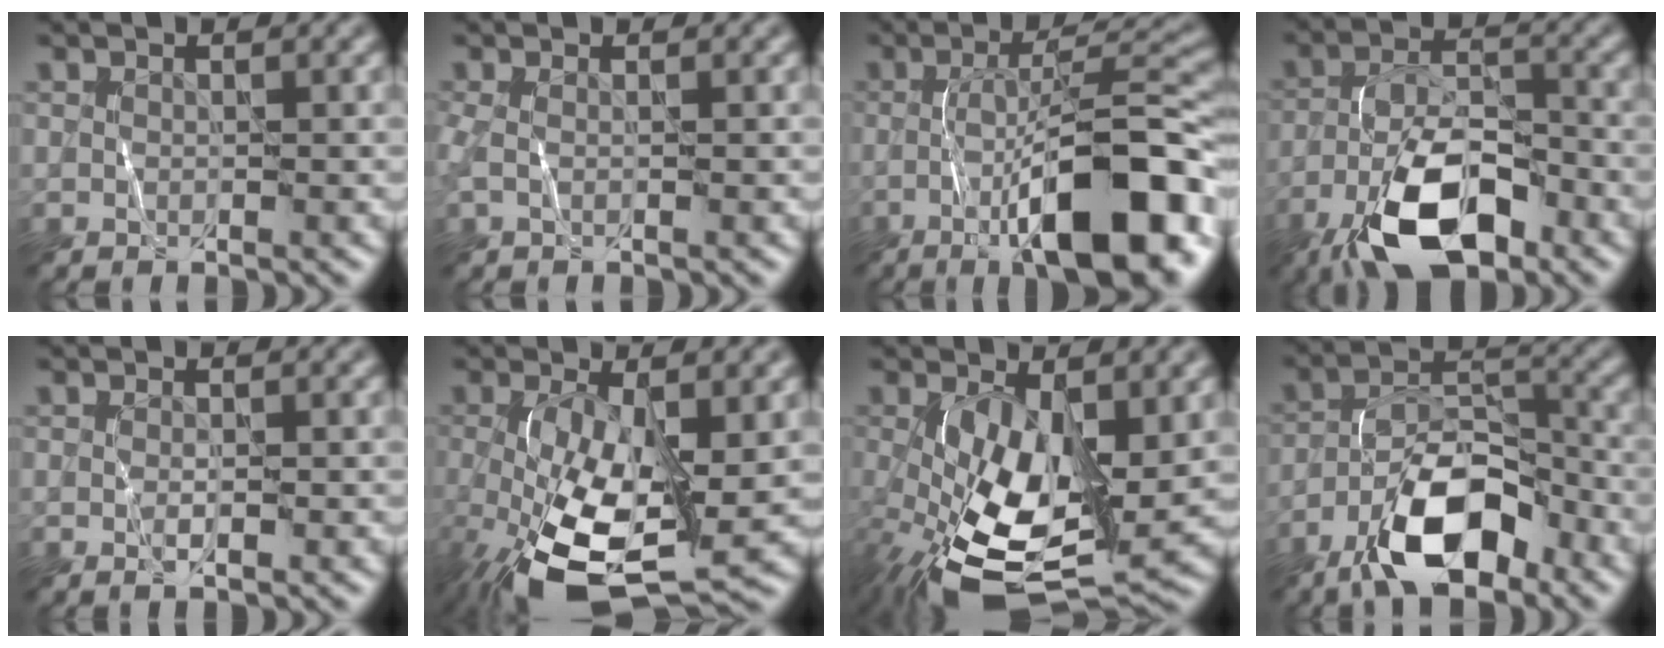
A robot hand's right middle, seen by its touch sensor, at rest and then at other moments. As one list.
[{"total": 1.2, "force": [-0.1, 0.3, 1.2], "torque": [-0.030, -0.003, -0.008]}, {"total": 12.7, "force": [-4.7, 3.4, 11.3], "torque": [-0.174, 0.006, -0.072]}, {"total": 10.0, "force": [-5.8, 4.0, 7.1], "torque": [-0.135, 0.004, -0.109]}, {"total": 0.9, "force": [-0.1, 0.2, 0.8], "torque": [-0.014, -0.003, -0.003]}, {"total": 12.2, "force": [-2.8, 5.2, 10.7], "torque": [-0.215, -0.028, -0.040]}, {"total": 12.1, "force": [-1.5, 5.9, 10.5], "torque": [-0.210, -0.020, -0.022]}, {"total": 9.1, "force": [-5.6, 3.5, 6.2], "torque": [-0.105, 0.018, -0.107]}]